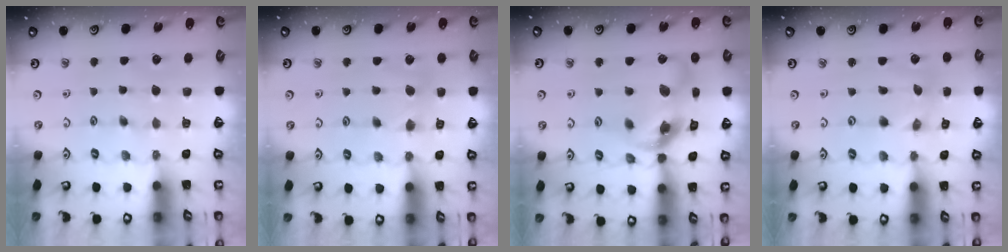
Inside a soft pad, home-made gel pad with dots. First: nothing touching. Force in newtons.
{"total": 3.4, "press": 3.4, "slide": 0.5}
{"total": 14.5, "press": 14.4, "slide": 1.9}
{"total": 0.0}